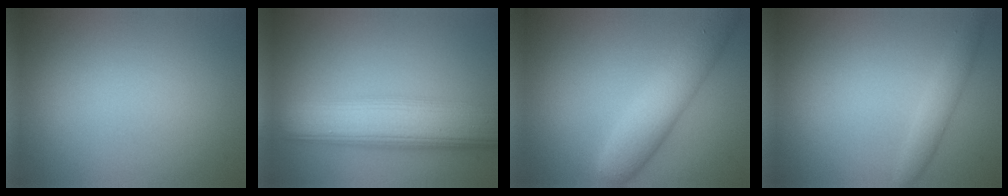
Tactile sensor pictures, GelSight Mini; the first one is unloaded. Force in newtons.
{"total": 8.3, "press": 8.3, "slide": 0.2}
{"total": 5.5, "press": 5.5, "slide": 0.3}
{"total": 2.0, "press": 2.0, "slide": 0.3}